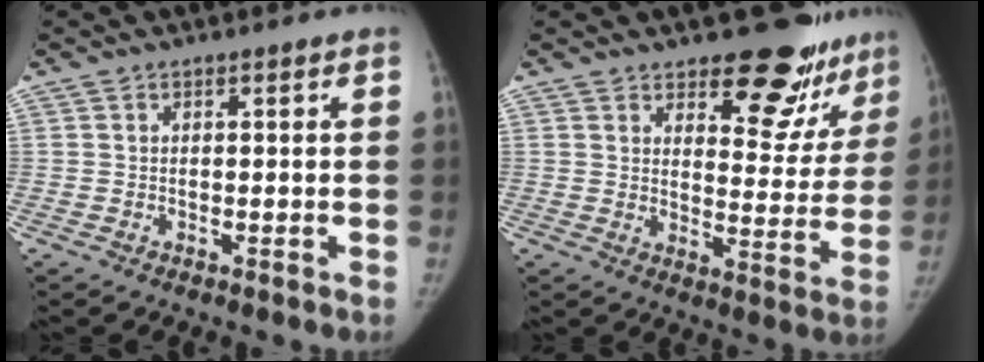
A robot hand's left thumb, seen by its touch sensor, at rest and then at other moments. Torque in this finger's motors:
{"motor_torque": [0.85, -0.33, 1.06, -0.68, 0.14]}